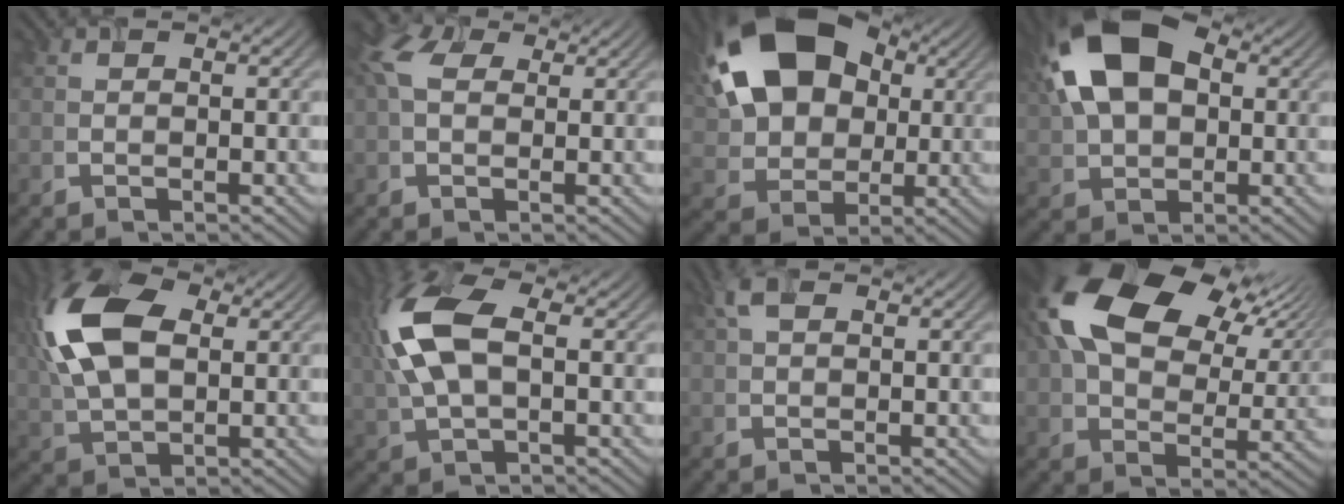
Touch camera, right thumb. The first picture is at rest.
{"total": 4.4, "force": [1.4, 2.9, 3.0], "torque": [-0.081, 0.013, 0.020]}
{"total": 17.3, "force": [4.7, 12.3, 11.3], "torque": [-0.228, 0.031, 0.079]}
{"total": 13.8, "force": [3.3, 8.9, 10.1], "torque": [-0.209, 0.023, 0.047]}
{"total": 13.4, "force": [3.1, 7.9, 10.3], "torque": [-0.253, 0.016, 0.053]}
{"total": 11.1, "force": [1.8, 5.7, 9.3], "torque": [-0.244, 0.007, 0.033]}
{"total": 1.9, "force": [0.9, 0.8, 1.4], "torque": [-0.033, 0.004, 0.018]}
{"total": 20.4, "force": [8.7, 12.7, 13.3], "torque": [-0.283, 0.034, 0.162]}